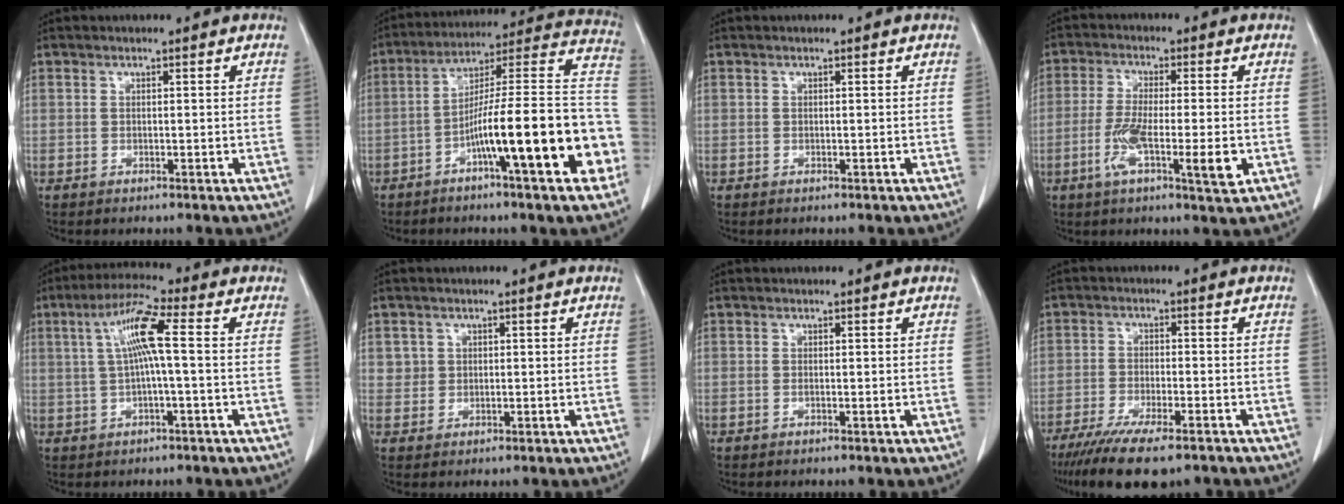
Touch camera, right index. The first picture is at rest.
{"total": 21.4, "force": [-7.2, 1.8, 20.1], "torque": [-0.236, 0.028, -0.110]}
{"total": 0.0}
{"total": 9.5, "force": [-2.8, 1.3, 9.0], "torque": [-0.159, -0.014, -0.049]}
{"total": 7.5, "force": [1.1, 0.2, 7.4], "torque": [-0.145, 0.020, 0.018]}
{"total": 2.0, "force": [0.7, 1.9, 0.1], "torque": [0.011, 0.000, 0.007]}
{"total": 0.0}
{"total": 12.2, "force": [-9.2, 2.3, 7.7], "torque": [-0.123, -0.025, -0.145]}